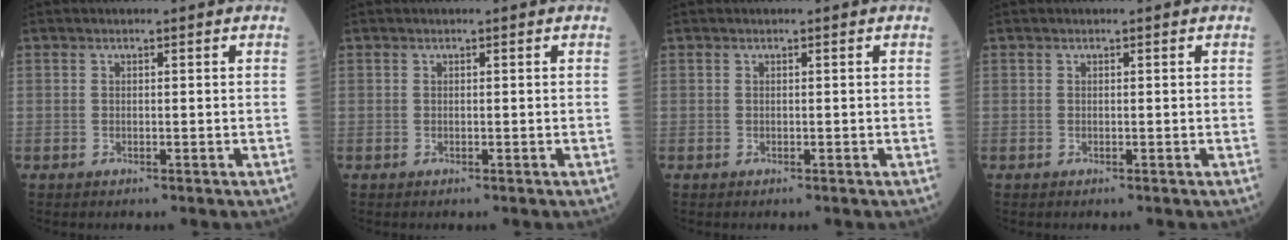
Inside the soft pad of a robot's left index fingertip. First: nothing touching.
{"total": 0.0}
{"total": 0.0}
{"total": 0.0}